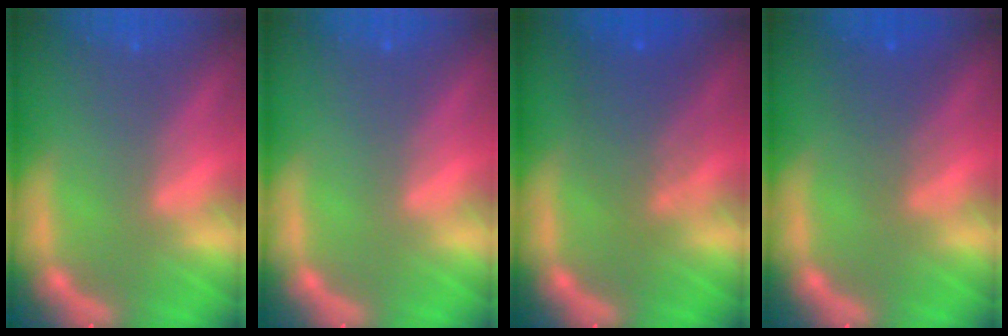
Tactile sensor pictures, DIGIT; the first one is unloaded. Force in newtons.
{"total": 0.0}
{"total": 4.6}
{"total": 2.5}